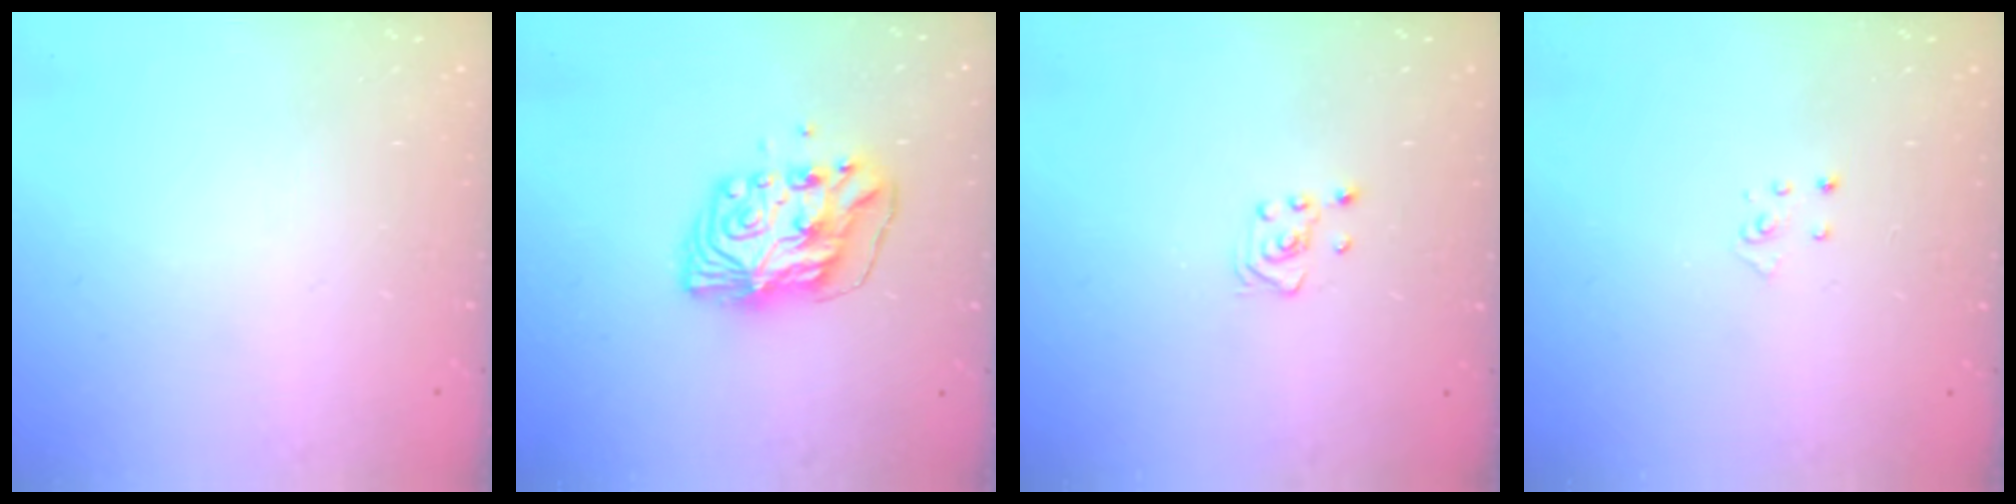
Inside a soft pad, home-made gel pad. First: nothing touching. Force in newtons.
{"total": 9.3, "press": 9.3, "slide": 0.8}
{"total": 2.8, "press": 2.6, "slide": 1.0}
{"total": 2.8, "press": 2.8, "slide": 0.3}